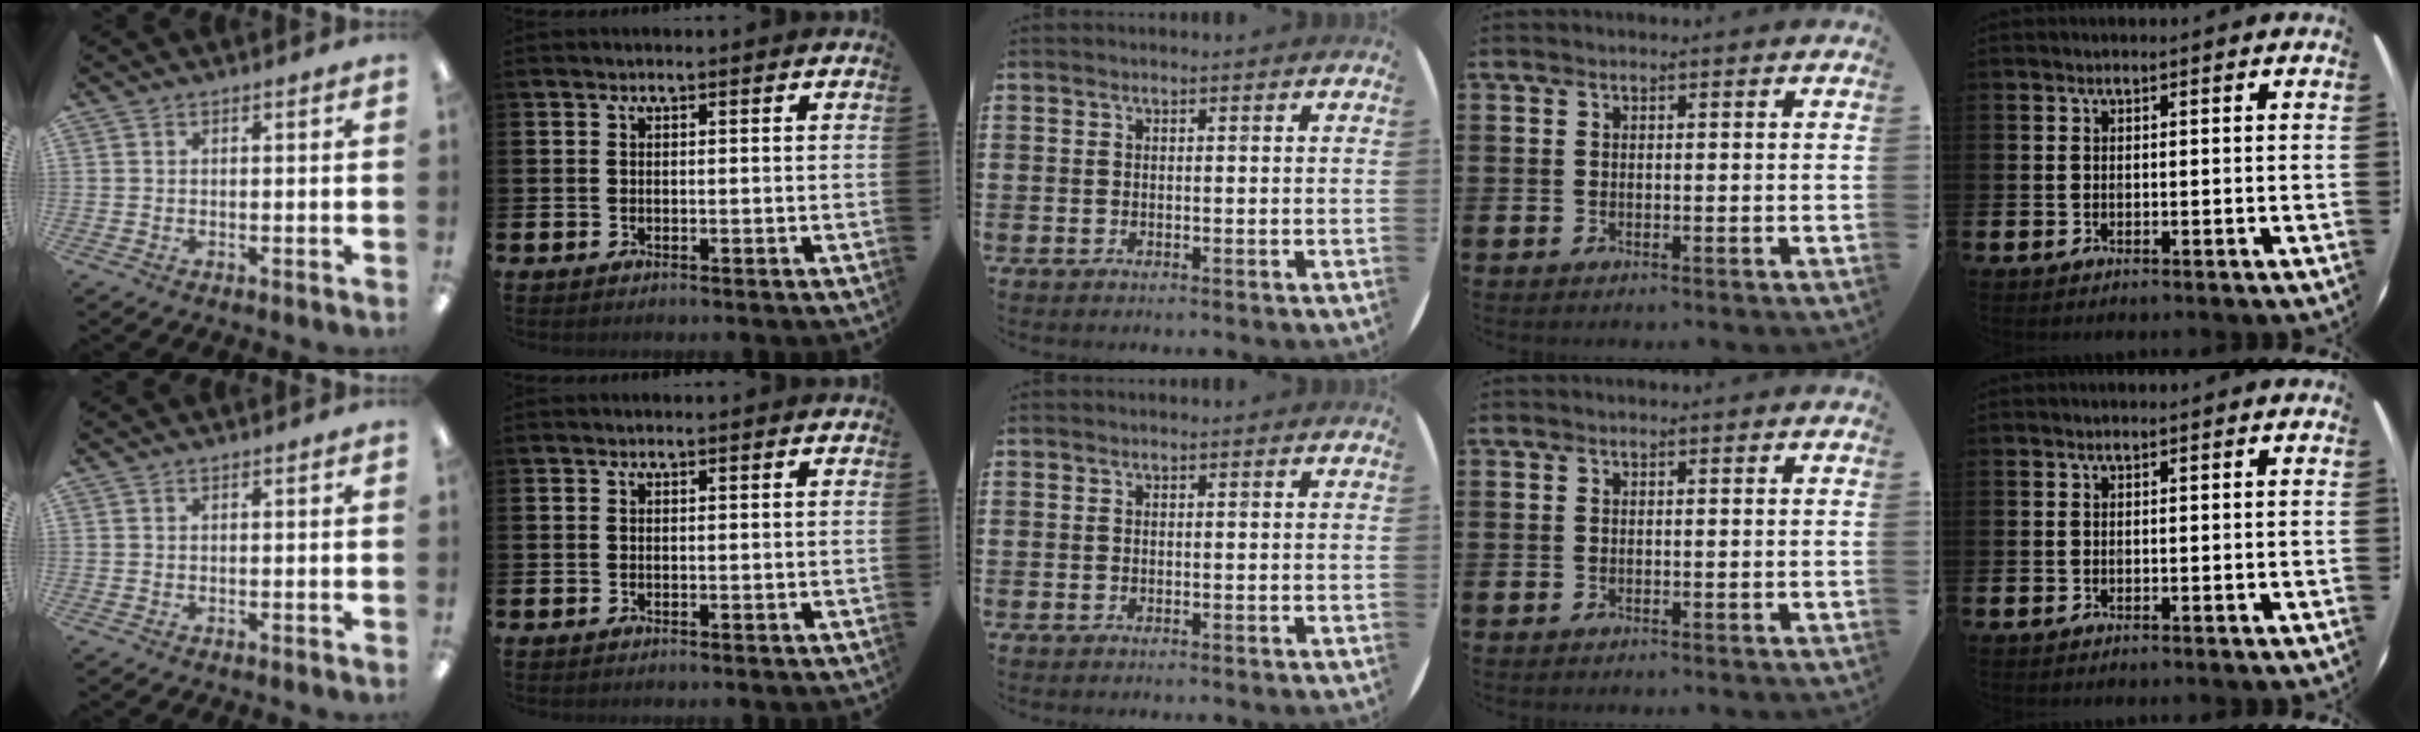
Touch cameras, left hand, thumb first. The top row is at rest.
{}